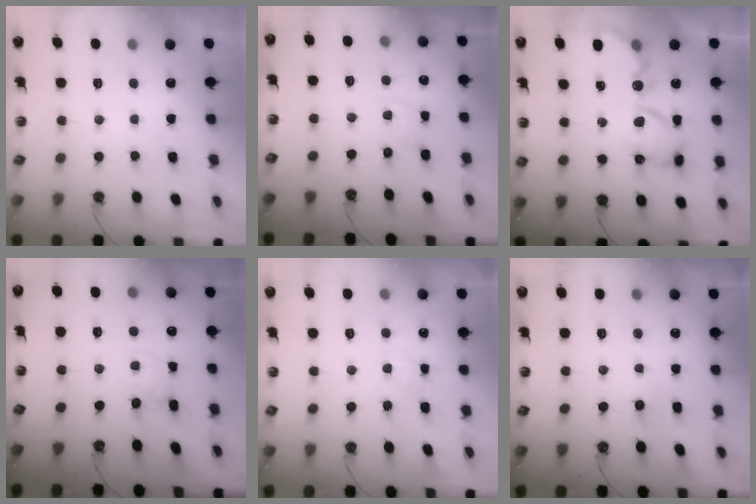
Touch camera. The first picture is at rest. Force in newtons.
{"total": 2.7, "press": 2.6, "slide": 0.4}
{"total": 11.0, "press": 11.0, "slide": 0.9}
{"total": 1.4, "press": 1.4, "slide": 0.1}
{"total": 4.2, "press": 4.1, "slide": 0.6}
{"total": 3.6, "press": 3.5, "slide": 0.4}